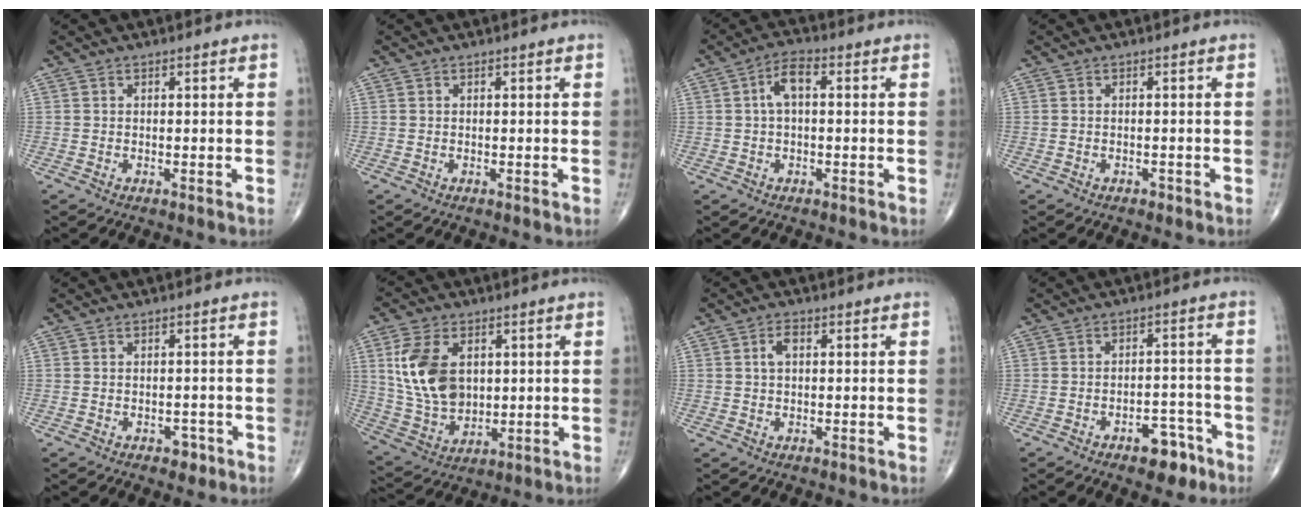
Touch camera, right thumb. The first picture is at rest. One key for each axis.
{"total": 0.0}
{"total": 5.0, "fx": 0.5, "fy": 2.4, "fz": 4.4, "tx": -0.081, "ty": 0.019, "tz": 0.002}
{"total": 0.8, "fx": -0.6, "fy": 0.5, "fz": 0.2, "tx": -0.005, "ty": 0.002, "tz": -0.010}
{"total": 2.3, "fx": -1.3, "fy": 1.5, "fz": 1.2, "tx": -0.007, "ty": 0.006, "tz": -0.013}
{"total": 14.0, "fx": 3.2, "fy": 9.3, "fz": 10.0, "tx": -0.181, "ty": -0.011, "tz": 0.073}
{"total": 2.5, "fx": 0.4, "fy": 1.3, "fz": 2.1, "tx": -0.038, "ty": 0.009, "tz": 0.005}
{"total": 6.9, "fx": -4.3, "fy": 3.6, "fz": 4.1, "tx": -0.034, "ty": 0.036, "tz": -0.057}